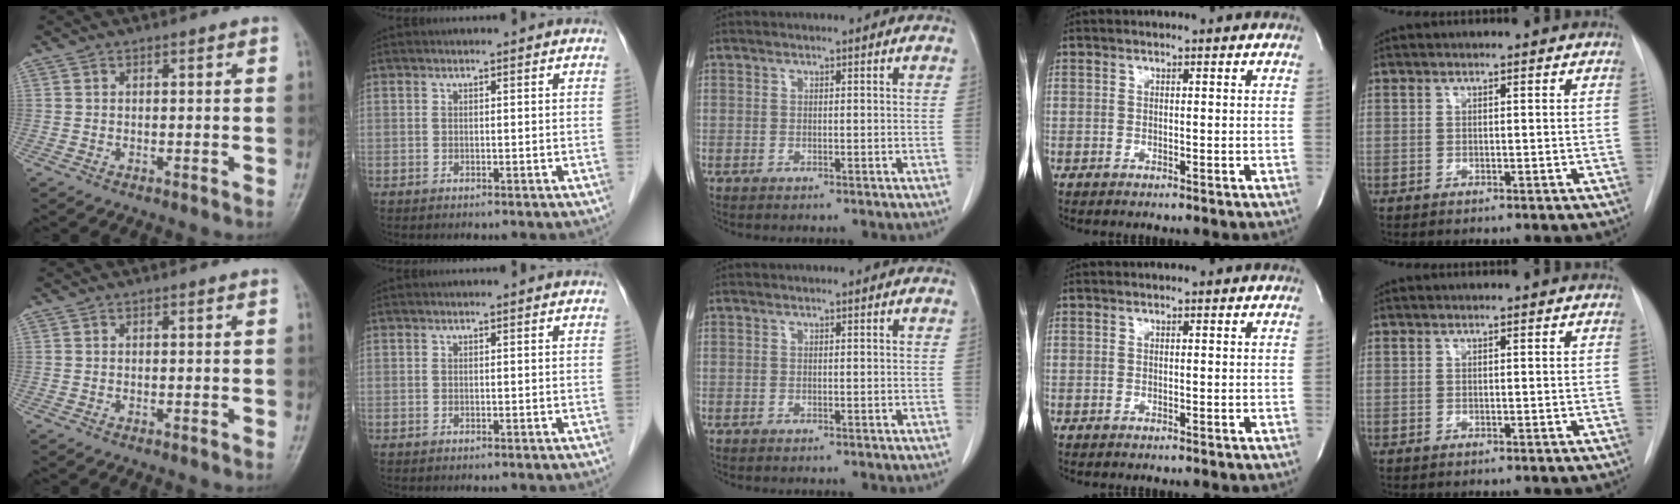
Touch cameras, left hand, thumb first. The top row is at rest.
{}